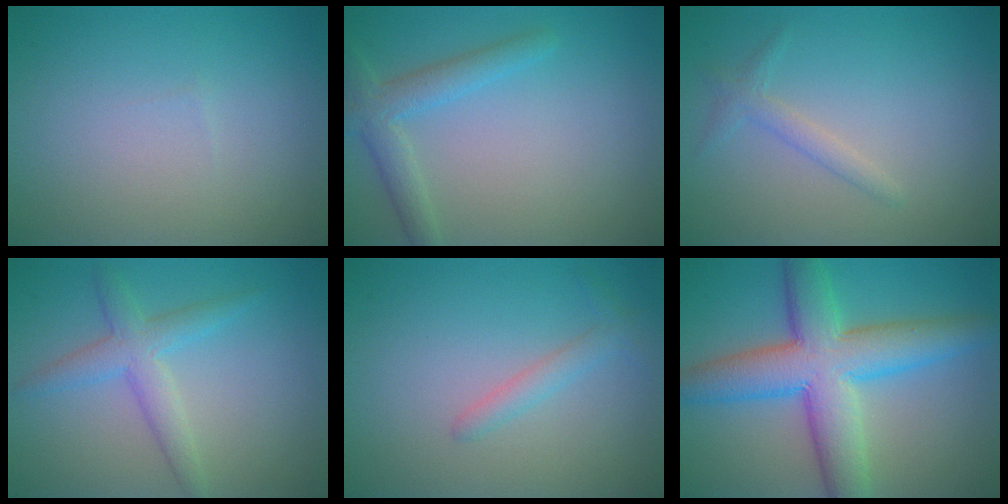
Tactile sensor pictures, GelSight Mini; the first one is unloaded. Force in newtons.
{"total": 2.9, "press": 2.9, "slide": 0.2}
{"total": 1.4, "press": 1.4, "slide": 0.1}
{"total": 3.2, "press": 3.2, "slide": 0.1}
{"total": 1.5, "press": 1.5, "slide": 0.1}
{"total": 9.3, "press": 9.3, "slide": 0.1}